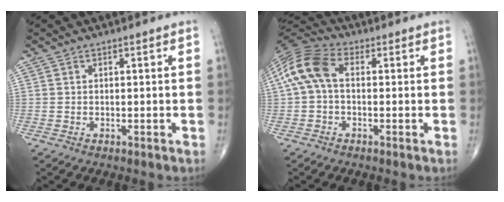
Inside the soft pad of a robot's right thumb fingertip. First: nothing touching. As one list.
[{"total": 9.9, "force": [0.8, 6.1, 7.8], "torque": [-0.167, 0.029, 0.003]}]